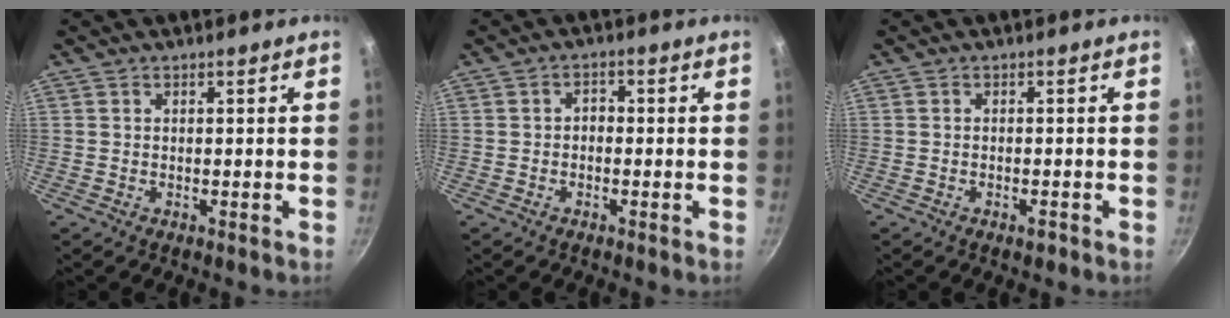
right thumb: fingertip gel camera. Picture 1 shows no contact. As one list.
[{"total": 1.8, "force": [-0.4, 1.3, 1.2], "torque": [-0.016, 0.009, -0.010]}, {"total": 1.4, "force": [-0.9, 0.5, 1.0], "torque": [-0.020, 0.005, -0.014]}]